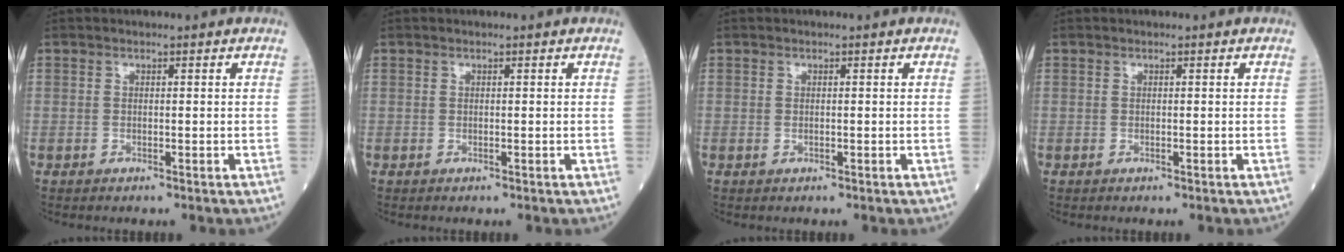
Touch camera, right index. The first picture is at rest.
{"total": 0.0}
{"total": 0.0}
{"total": 0.0}